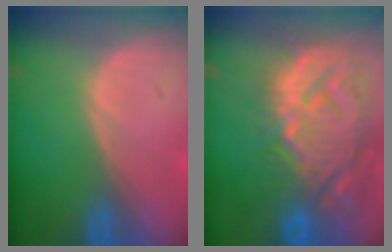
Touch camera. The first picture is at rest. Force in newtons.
{"total": 14.4, "press": 12.4, "slide": 7.4}